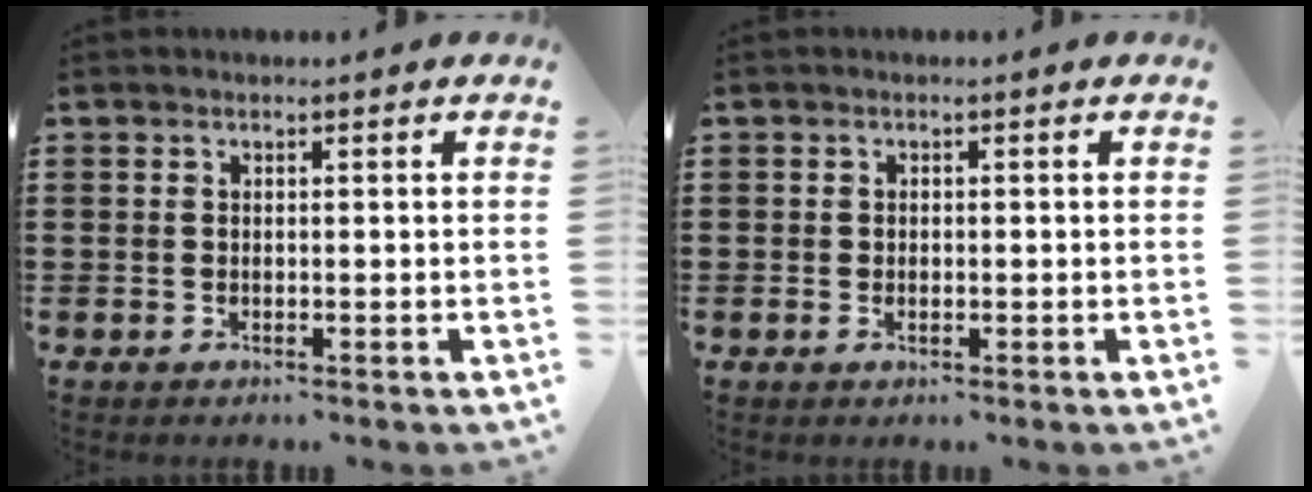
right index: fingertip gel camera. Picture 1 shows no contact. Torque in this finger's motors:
{"motor_torque": [-0.89, 1.25, -0.07, -0.01]}